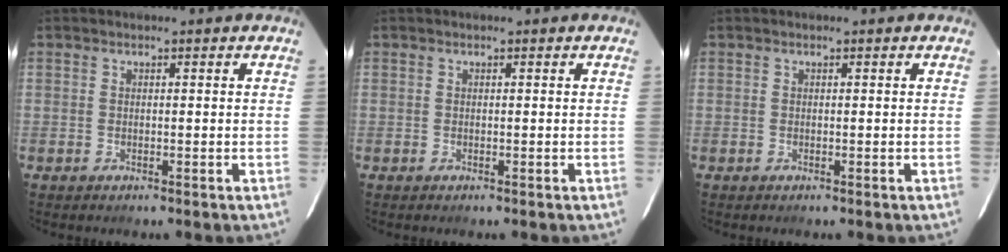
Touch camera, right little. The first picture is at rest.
{"total": 0.0}
{"total": 0.0}